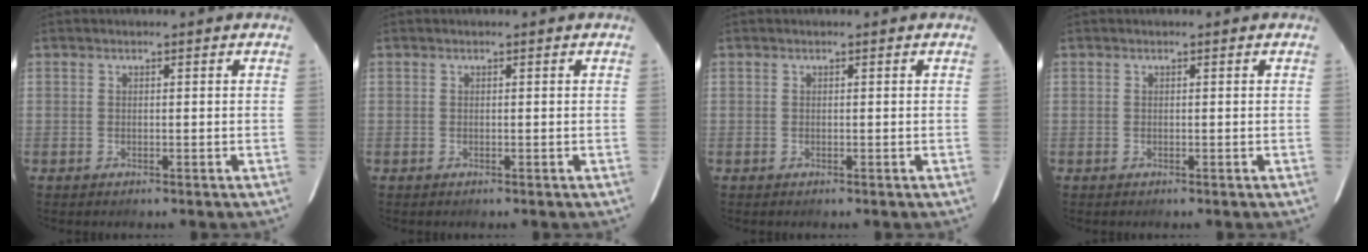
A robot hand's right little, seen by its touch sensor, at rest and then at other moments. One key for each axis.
{"total": 0.0}
{"total": 0.0}
{"total": 0.0}